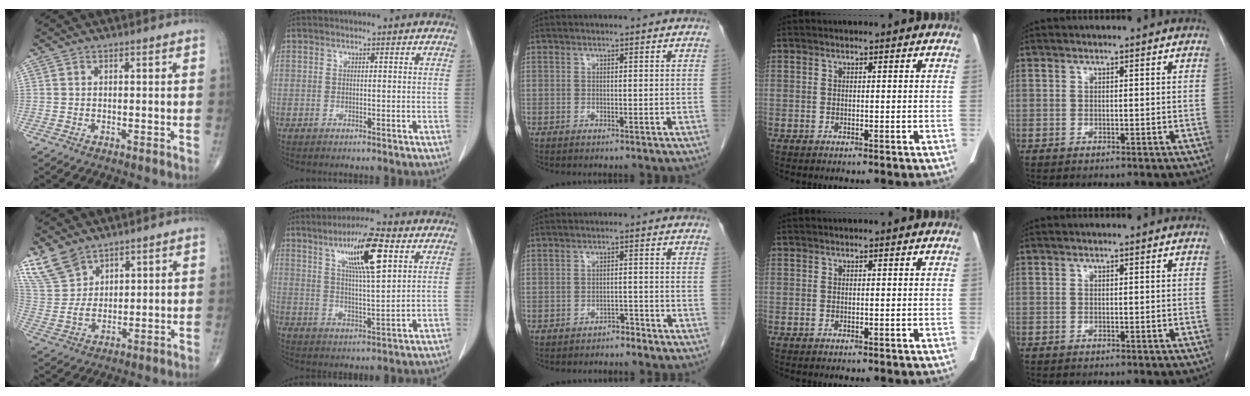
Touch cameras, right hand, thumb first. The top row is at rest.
{"thumb": {"total": 9.1, "force": [6.8, 5.0, 3.4], "torque": [-0.065, -0.022, 0.154]}, "index": {"total": 11.2, "force": [5.1, 1.1, 9.9], "torque": [-0.174, 0.006, 0.087]}, "middle": {"total": 2.1, "force": [-1.9, 0.9, 0.4], "torque": [-0.008, 0.001, -0.026]}}